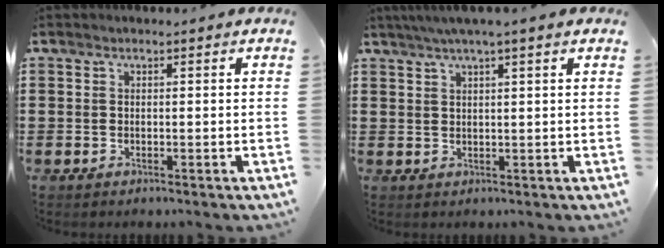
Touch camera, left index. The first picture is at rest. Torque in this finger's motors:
{"motor_torque": [1.72, -0.42, 0.40, 0.10]}